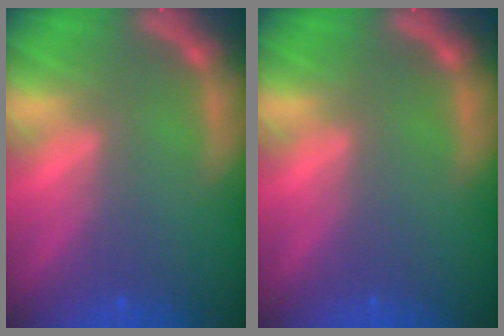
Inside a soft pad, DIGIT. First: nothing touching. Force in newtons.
{"total": 0.0}